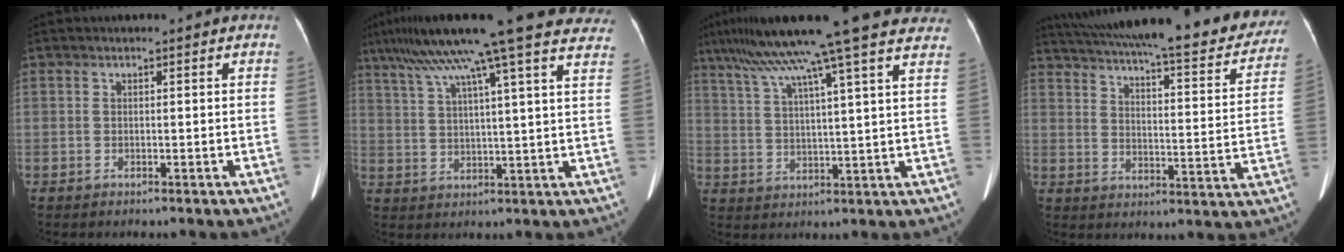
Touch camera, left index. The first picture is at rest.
{"total": 28.6, "force": [23.3, 1.2, 16.5], "torque": [-0.248, 0.012, 0.309]}
{"total": 24.7, "force": [20.0, 0.1, 14.4], "torque": [-0.249, 0.015, 0.275]}
{"total": 31.8, "force": [27.2, 5.4, 15.5], "torque": [-0.252, -0.048, 0.341]}